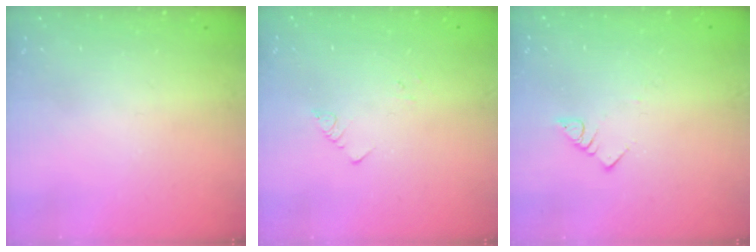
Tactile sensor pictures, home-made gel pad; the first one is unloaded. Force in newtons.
{"total": 1.3, "press": 1.2, "slide": 0.1}
{"total": 3.0, "press": 3.0, "slide": 0.1}